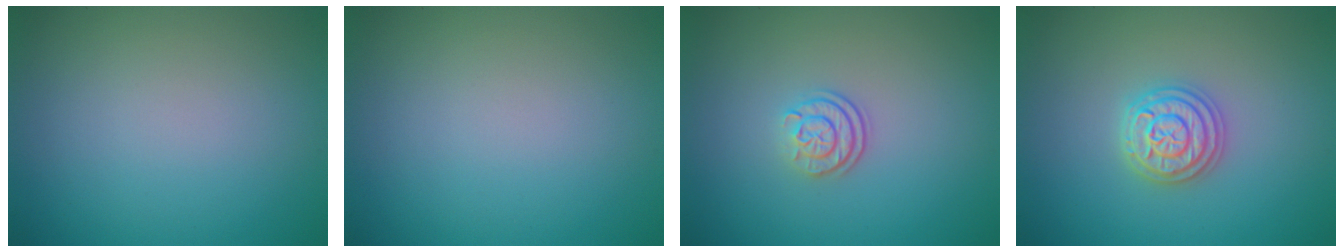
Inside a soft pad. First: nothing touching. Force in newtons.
{"total": 0.0}
{"total": 2.4, "press": 1.8, "slide": 1.5}
{"total": 3.2, "press": 3.2, "slide": 0.5}